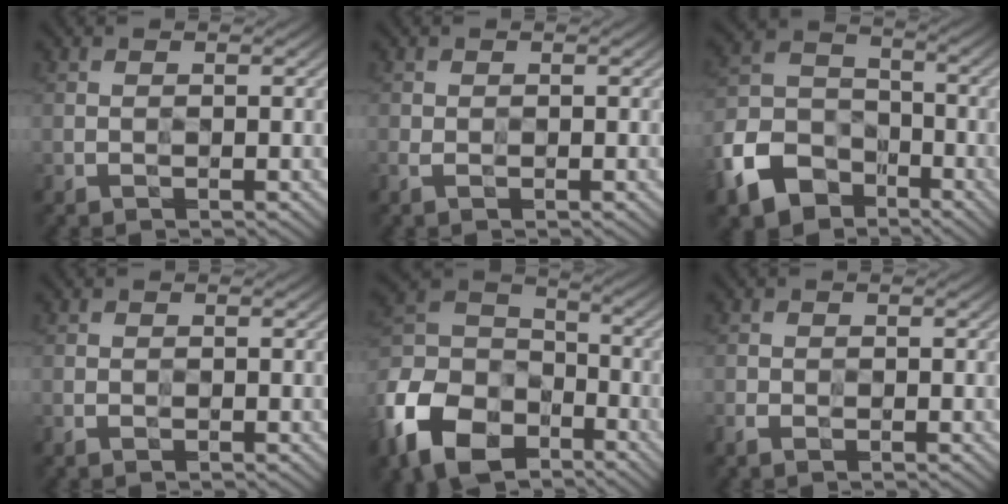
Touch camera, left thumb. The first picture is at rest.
{"total": 1.5, "force": [-0.7, 0.9, 1.0], "torque": [-0.022, -0.001, -0.014]}
{"total": 11.1, "force": [-6.3, 7.6, 5.1], "torque": [-0.135, -0.022, -0.135]}
{"total": 0.8, "force": [-0.6, 0.5, 0.3], "torque": [-0.004, -0.001, -0.011]}
{"total": 15.0, "force": [-8.6, 9.8, 7.5], "torque": [-0.221, -0.034, -0.174]}
{"total": 1.6, "force": [-1.1, 0.9, 0.7], "torque": [-0.010, -0.003, -0.025]}